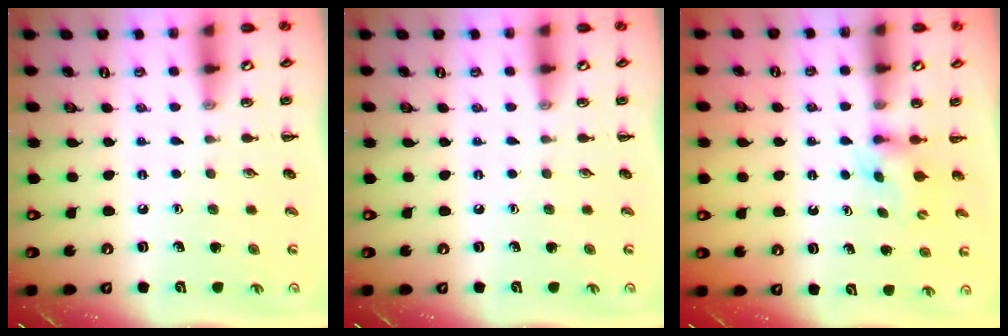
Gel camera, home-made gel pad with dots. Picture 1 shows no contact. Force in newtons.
{"total": 0.0}
{"total": 4.4, "press": 4.3, "slide": 0.9}